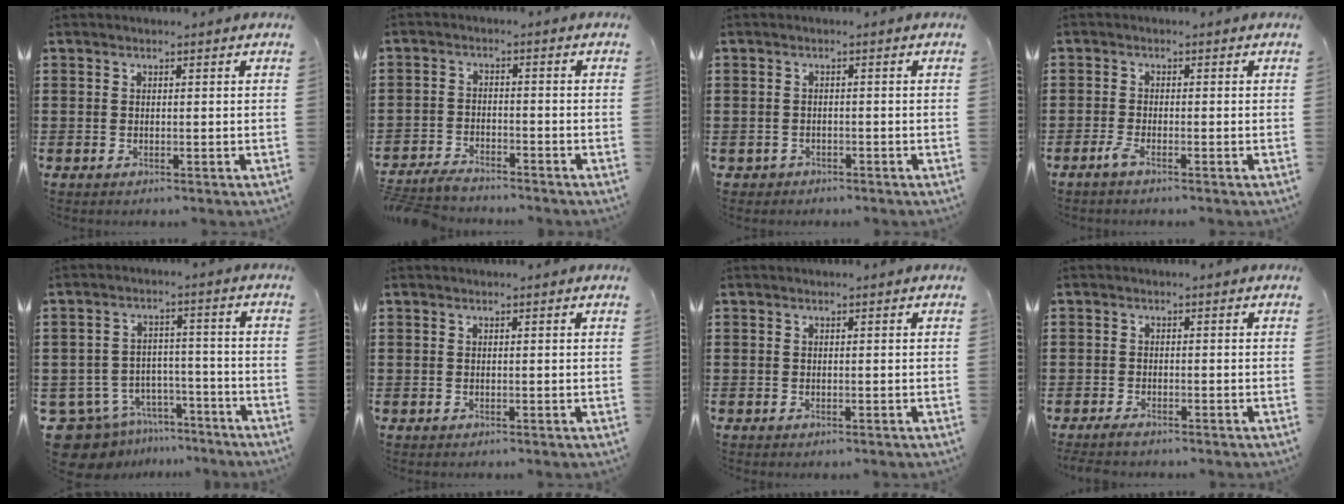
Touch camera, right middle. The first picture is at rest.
{"total": 3.4, "force": [-3.3, 0.6, 0.4], "torque": [-0.019, 0.003, -0.072]}
{"total": 0.9, "force": [-0.8, 0.4, 0.0], "torque": [-0.004, 0.000, -0.019]}
{"total": 1.7, "force": [-1.2, 0.2, 1.3], "torque": [-0.038, -0.007, -0.026]}
{"total": 8.8, "force": [-7.7, 3.9, 1.6], "torque": [-0.060, 0.023, -0.151]}
{"total": 0.0}
{"total": 0.0}
{"total": 1.3, "force": [-1.1, 0.3, 0.4], "torque": [-0.019, -0.004, -0.024]}